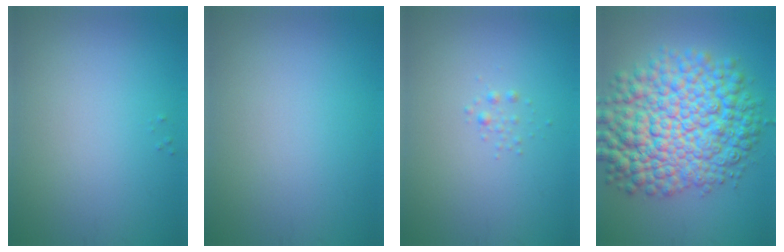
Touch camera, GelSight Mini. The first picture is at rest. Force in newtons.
{"total": 0.0}
{"total": 0.6, "press": 0.6, "slide": 0.0}
{"total": 12.9, "press": 12.9, "slide": 0.3}